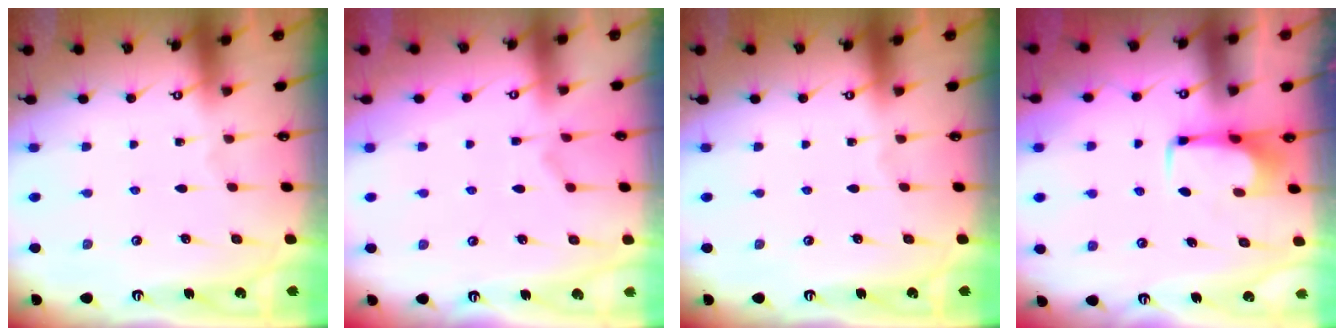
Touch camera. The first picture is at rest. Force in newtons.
{"total": 1.1, "press": 0.3, "slide": 1.0}
{"total": 0.0}
{"total": 1.6, "press": 1.5, "slide": 0.5}